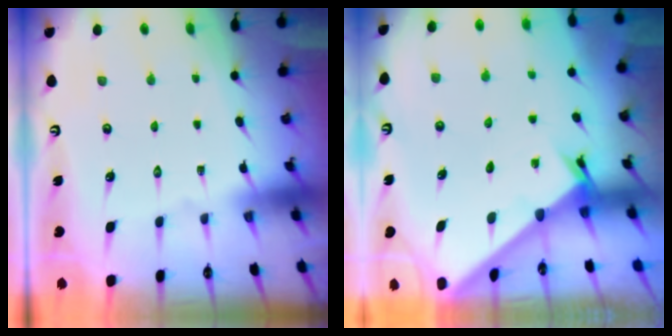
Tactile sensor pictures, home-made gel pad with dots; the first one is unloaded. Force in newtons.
{"total": 1.4, "press": 1.4, "slide": 0.1}